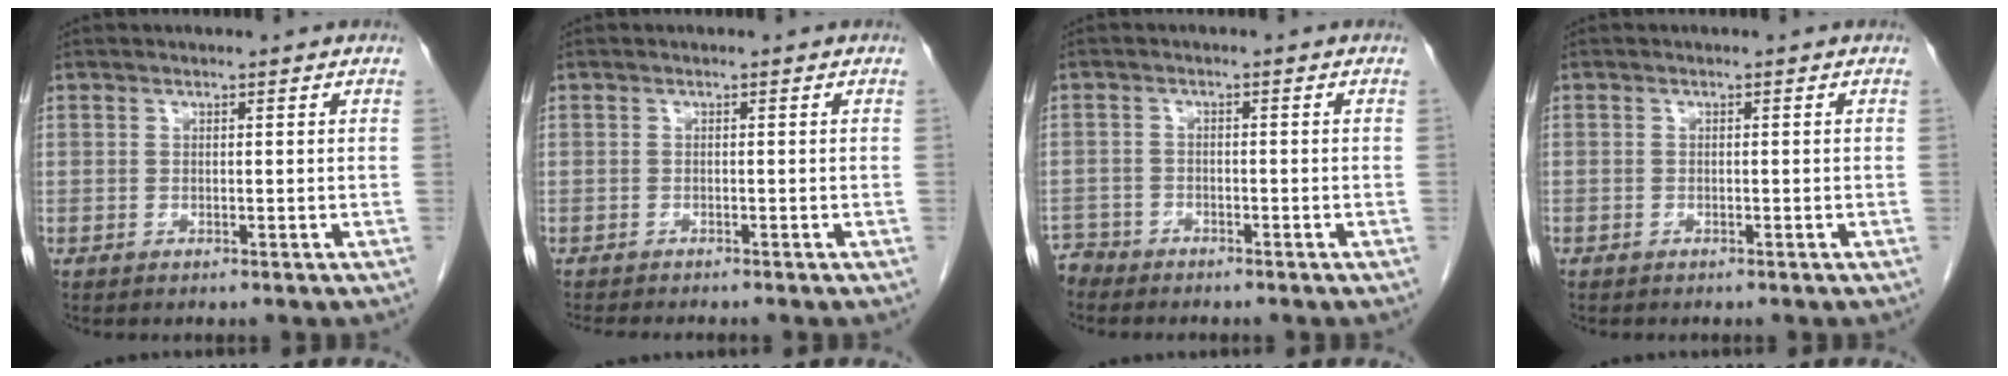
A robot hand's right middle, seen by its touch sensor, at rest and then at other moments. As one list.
[{"total": 4.3, "force": [-3.9, 0.2, 1.9], "torque": [-0.020, -0.010, -0.059]}, {"total": 3.3, "force": [-3.1, 1.1, -0.6], "torque": [0.007, -0.002, -0.062]}, {"total": 0.5, "force": [-0.4, 0.3, 0.1], "torque": [-0.009, 0.002, -0.009]}]